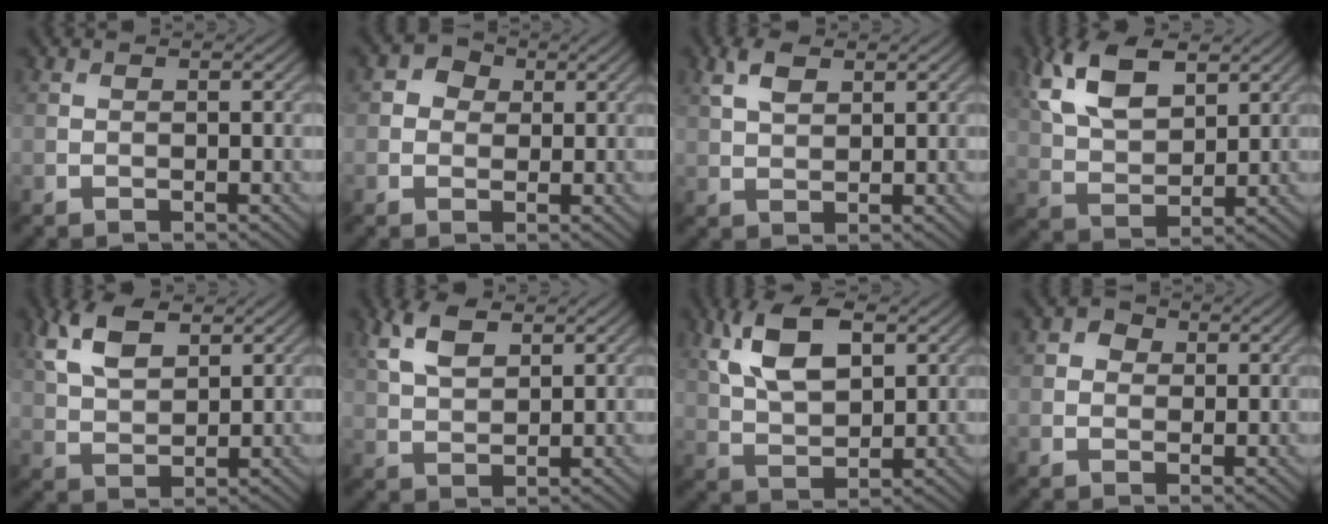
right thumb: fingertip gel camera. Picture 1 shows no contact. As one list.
[{"total": 2.8, "force": [0.5, 2.5, 1.2], "torque": [-0.022, 0.004, 0.001]}, {"total": 3.4, "force": [1.8, 1.6, 2.3], "torque": [-0.058, 0.005, 0.038]}, {"total": 10.0, "force": [4.8, 5.2, 7.1], "torque": [-0.174, 0.009, 0.098]}, {"total": 6.8, "force": [3.5, 3.4, 4.7], "torque": [-0.111, 0.006, 0.071]}, {"total": 5.4, "force": [2.9, 2.6, 3.7], "torque": [-0.092, 0.007, 0.062]}, {"total": 9.2, "force": [3.7, 4.5, 7.2], "torque": [-0.154, 0.010, 0.070]}, {"total": 1.9, "force": [0.4, 1.8, 0.8], "torque": [-0.013, 0.002, 0.000]}]